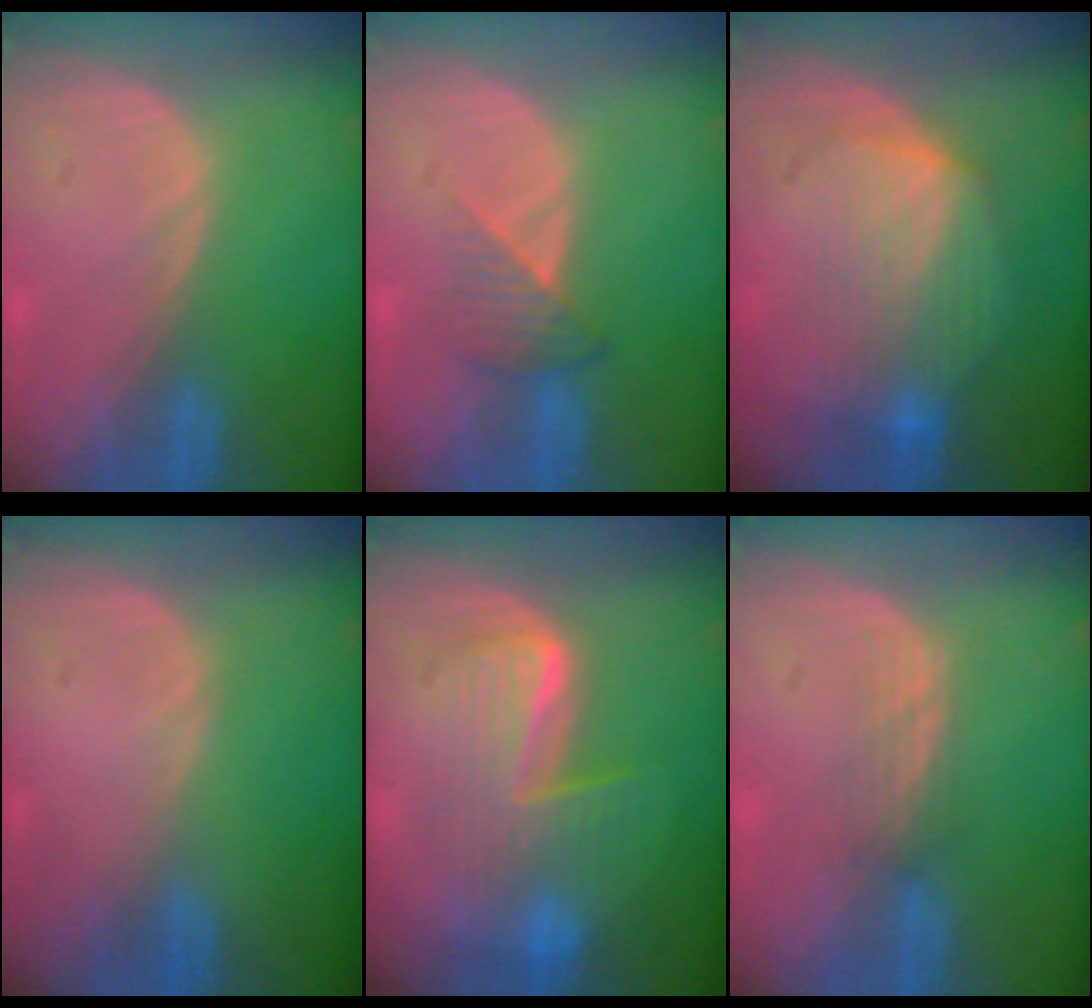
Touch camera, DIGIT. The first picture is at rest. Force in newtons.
{"total": 3.5, "press": 3.1, "slide": 1.5}
{"total": 7.4, "press": 7.3, "slide": 1.4}
{"total": 0.0}
{"total": 7.6, "press": 7.6, "slide": 0.3}
{"total": 2.4, "press": 2.3, "slide": 0.8}